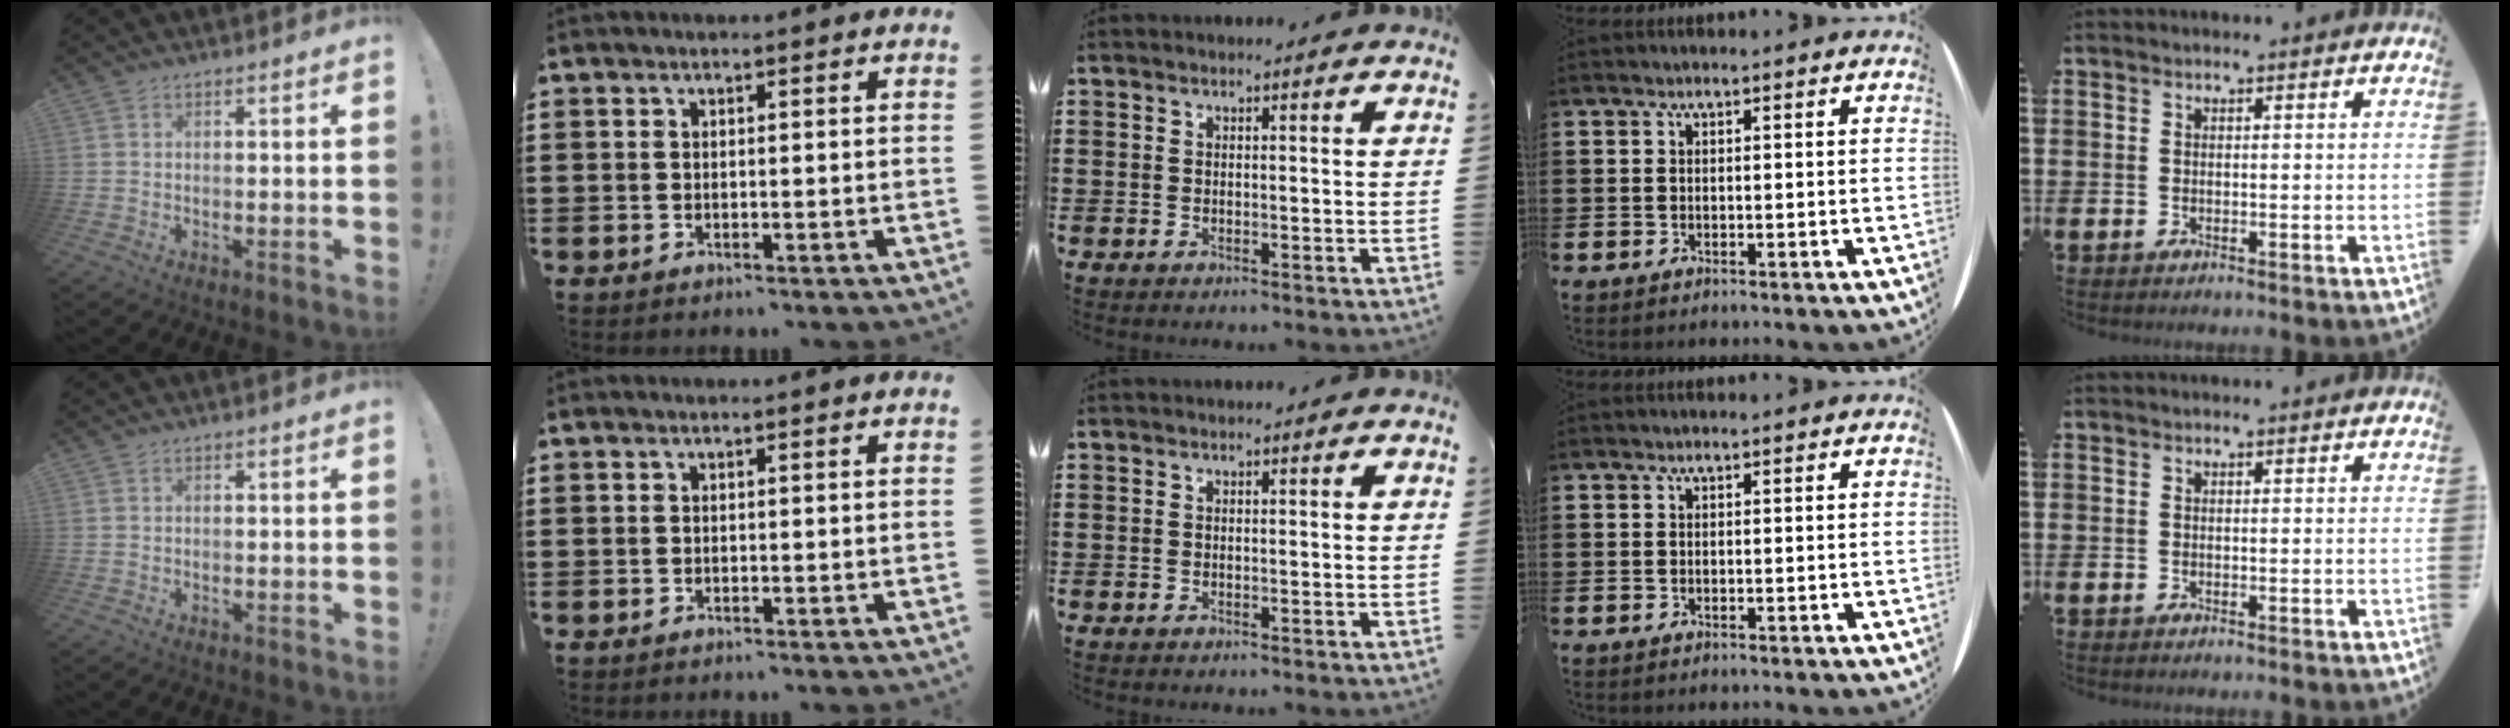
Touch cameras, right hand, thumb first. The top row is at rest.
{}